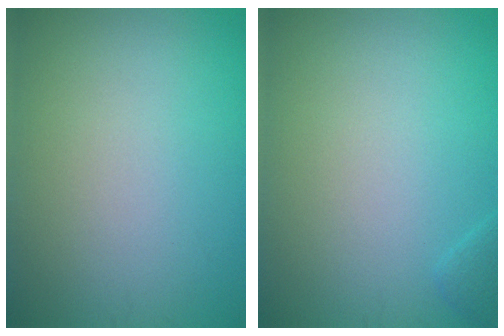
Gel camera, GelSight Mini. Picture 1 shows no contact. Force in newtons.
{"total": 0.7, "press": 0.7, "slide": 0.1}